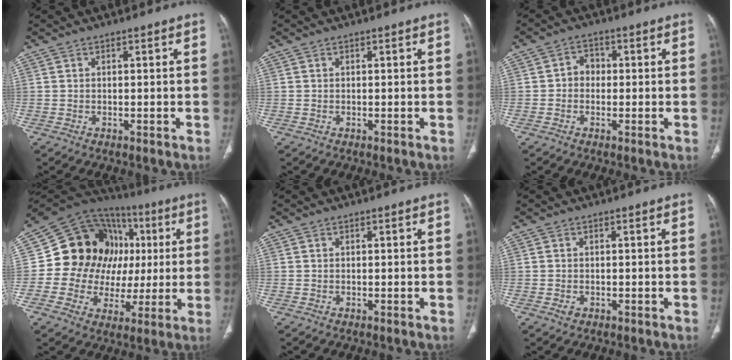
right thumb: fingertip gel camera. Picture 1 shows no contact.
{"total": 0.0}
{"total": 3.1, "force": [-0.2, 2.7, 1.6], "torque": [-0.006, 0.015, -0.012]}
{"total": 22.1, "force": [2.9, 18.1, 12.3], "torque": [-0.134, 0.044, 0.059]}
{"total": 0.0}
{"total": 1.0, "force": [-0.4, 0.8, 0.5], "torque": [-0.011, 0.003, -0.002]}